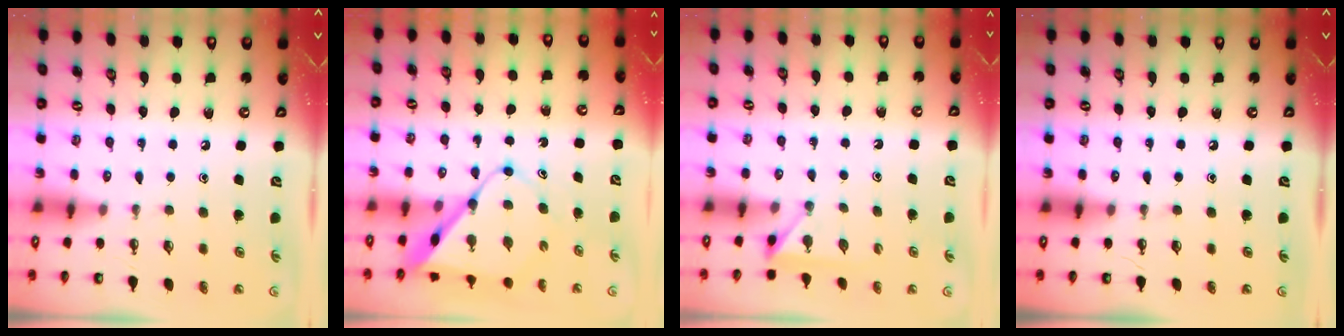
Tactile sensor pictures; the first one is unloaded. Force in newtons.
{"total": 9.8, "press": 9.8, "slide": 0.6}
{"total": 3.0, "press": 3.0, "slide": 0.4}
{"total": 0.0}